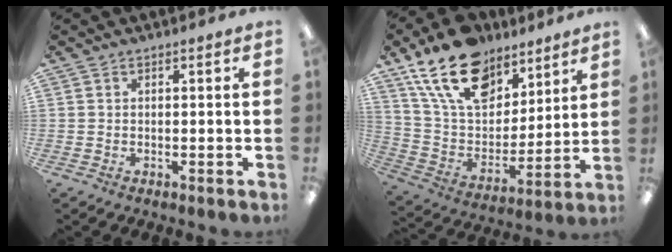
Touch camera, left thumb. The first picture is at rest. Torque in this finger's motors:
{"motor_torque": [2.58, 1.68, 1.85, -0.92, 0.52]}